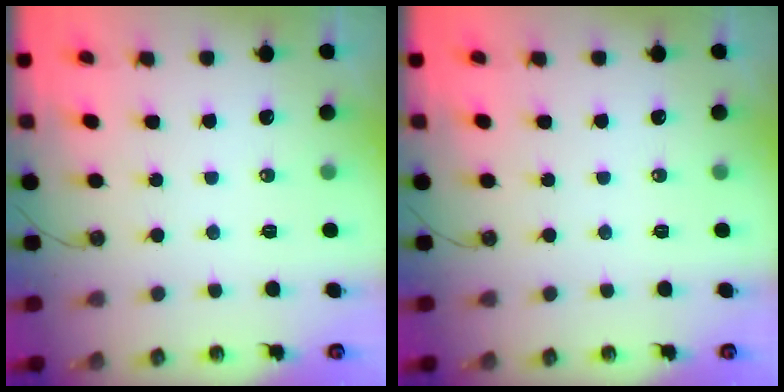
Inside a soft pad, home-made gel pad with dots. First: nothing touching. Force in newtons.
{"total": 0.0}